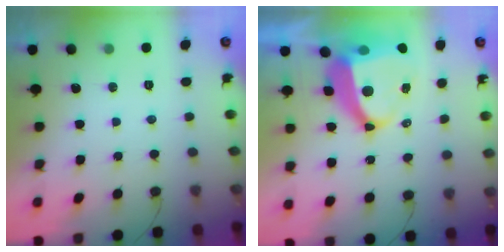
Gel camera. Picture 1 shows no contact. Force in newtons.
{"total": 13.7, "press": 13.6, "slide": 1.4}